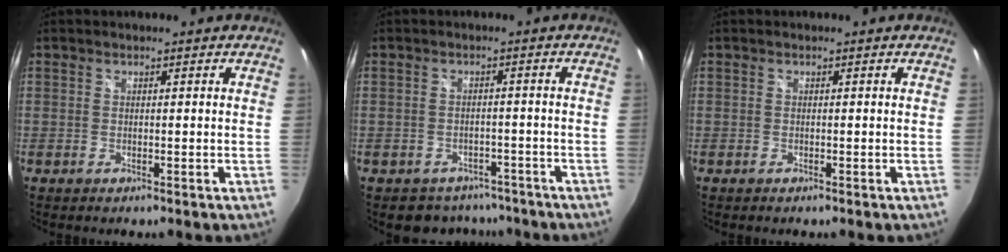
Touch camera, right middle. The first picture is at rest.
{"total": 7.1, "force": [-5.5, 4.4, 1.1], "torque": [-0.029, 0.014, -0.066]}
{"total": 0.0}